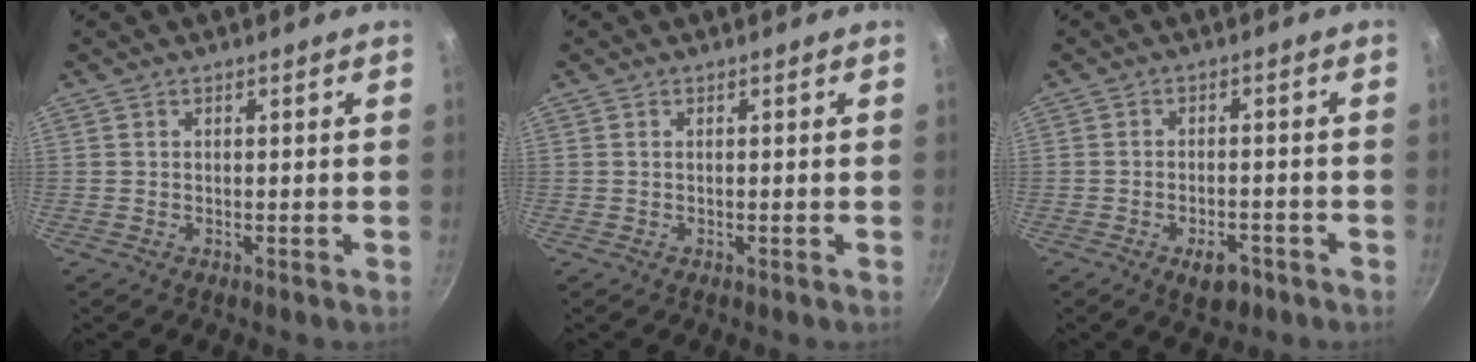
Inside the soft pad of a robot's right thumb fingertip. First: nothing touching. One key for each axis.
{"total": 0.0}
{"total": 5.2, "fx": -2.8, "fy": 2.7, "fz": 3.4, "tx": -0.039, "ty": 0.019, "tz": -0.037}